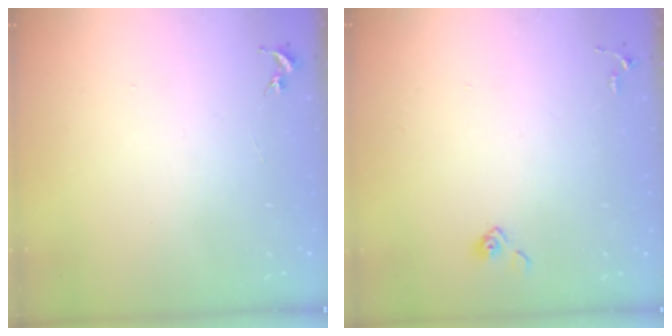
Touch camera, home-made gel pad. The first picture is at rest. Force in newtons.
{"total": 4.0, "press": 4.0, "slide": 0.4}